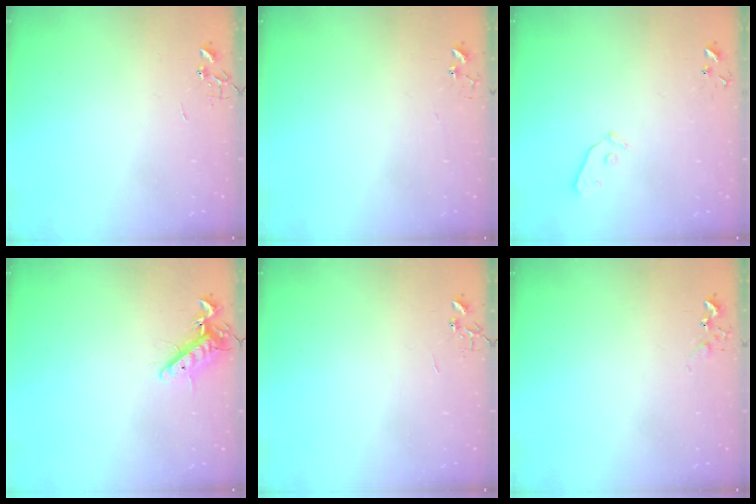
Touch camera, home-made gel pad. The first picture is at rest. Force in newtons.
{"total": 3.1, "press": 3.1, "slide": 0.3}
{"total": 4.0, "press": 4.0, "slide": 0.5}
{"total": 11.3, "press": 11.2, "slide": 1.5}
{"total": 0.0}
{"total": 5.2, "press": 5.2, "slide": 0.6}